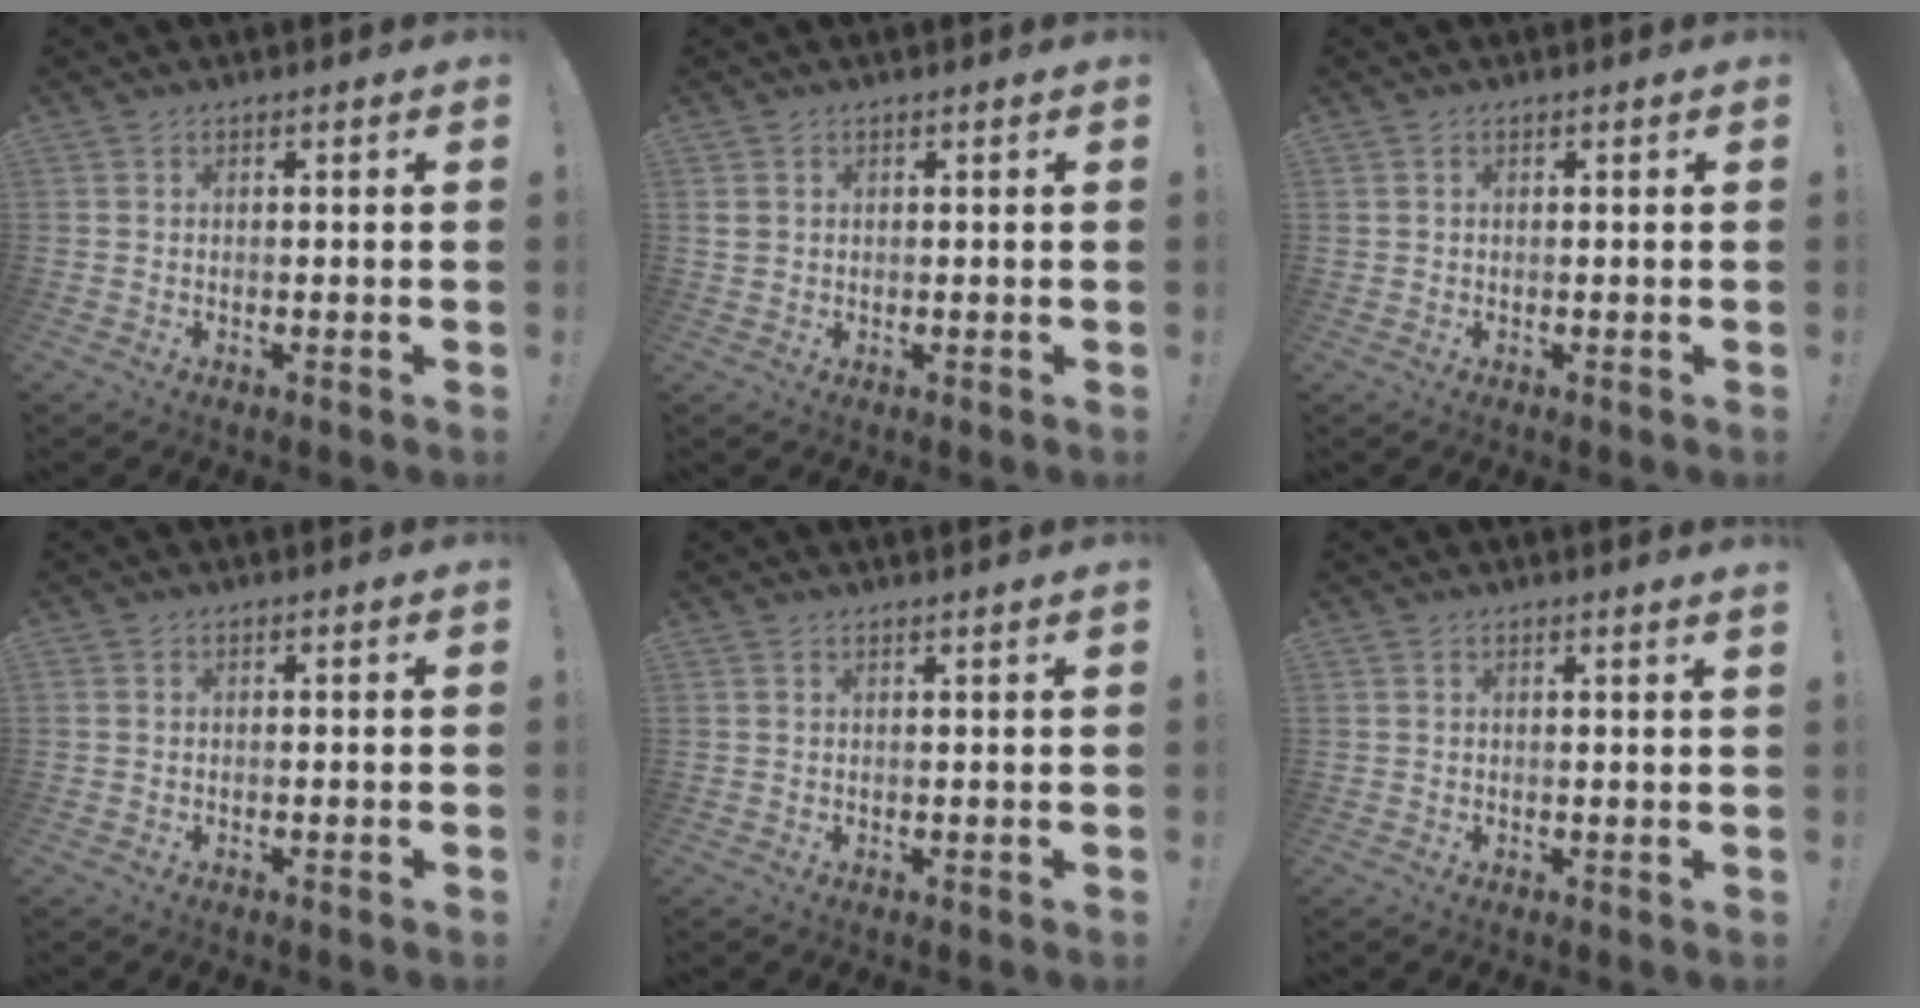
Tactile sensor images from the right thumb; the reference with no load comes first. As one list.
[{"total": 1.7, "force": [0.6, 1.3, 1.0], "torque": [-0.019, 0.005, 0.012]}, {"total": 0.5, "force": [0.2, 0.4, 0.1], "torque": [-0.006, 0.004, 0.005]}, {"total": 0.0}, {"total": 1.2, "force": [0.9, -0.6, 0.4], "torque": [-0.001, -0.006, 0.015]}, {"total": 1.5, "force": [1.1, -0.7, 0.7], "torque": [0.002, -0.012, 0.017]}]